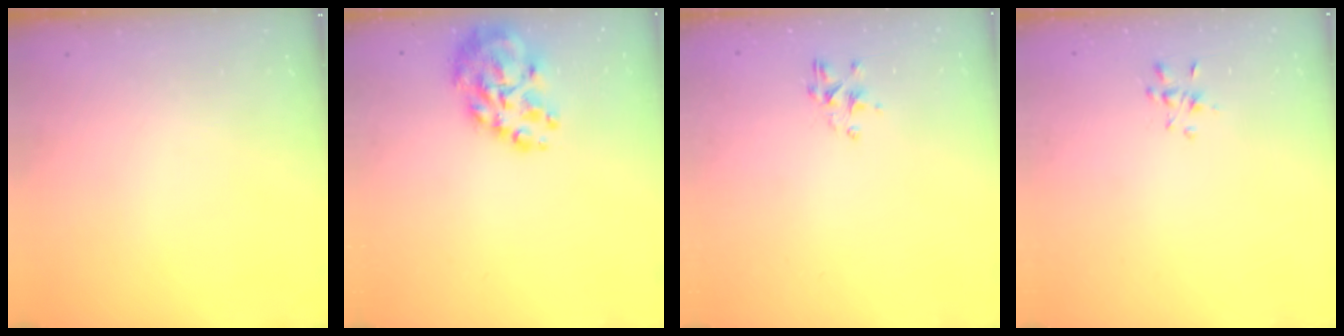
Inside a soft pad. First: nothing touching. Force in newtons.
{"total": 12.7, "press": 12.2, "slide": 3.6}
{"total": 2.3, "press": 2.1, "slide": 1.0}
{"total": 2.1, "press": 2.0, "slide": 0.7}